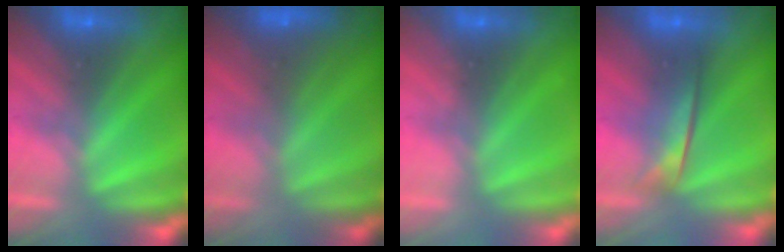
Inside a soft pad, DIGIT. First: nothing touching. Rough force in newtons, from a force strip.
{"total": 2.8}
{"total": 2.4}
{"total": 2.0}